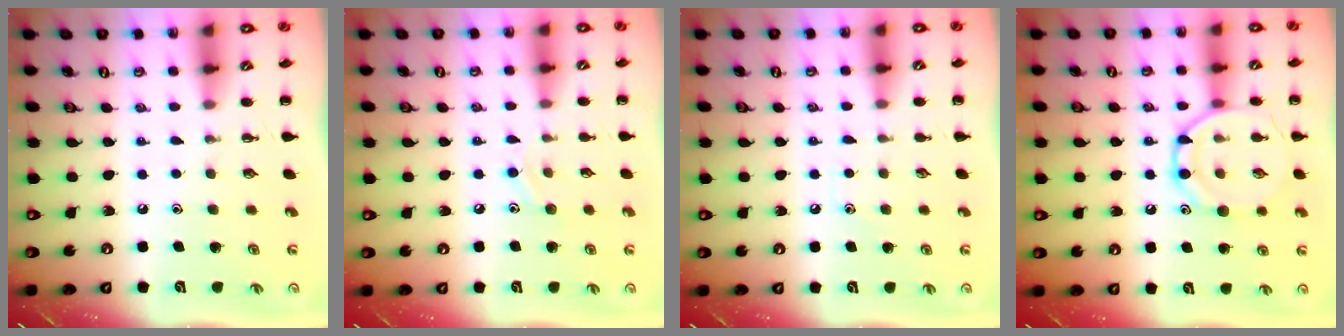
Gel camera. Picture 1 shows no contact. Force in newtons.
{"total": 7.6, "press": 7.4, "slide": 1.8}
{"total": 4.9, "press": 4.5, "slide": 1.7}
{"total": 12.9, "press": 12.9, "slide": 0.7}